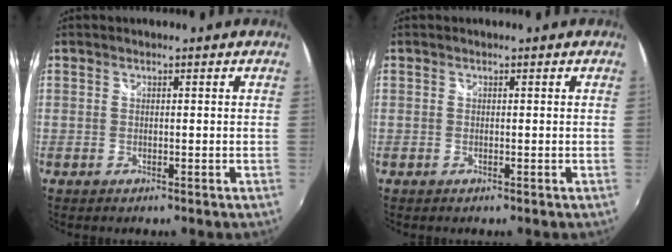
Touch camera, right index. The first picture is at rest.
{"total": 0.0}